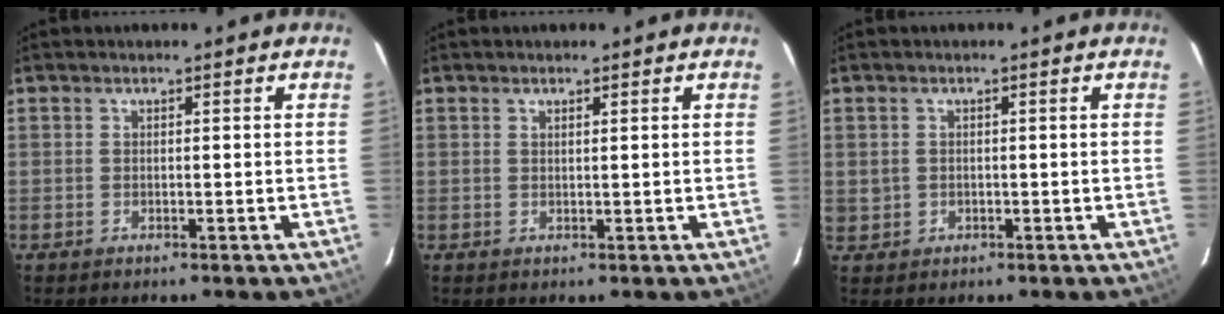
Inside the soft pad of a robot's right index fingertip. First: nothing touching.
{"total": 0.6, "force": [0.5, 0.0, 0.4], "torque": [-0.007, 0.001, 0.009]}
{"total": 2.2, "force": [0.0, 2.2, 0.5], "torque": [-0.008, 0.003, 0.007]}